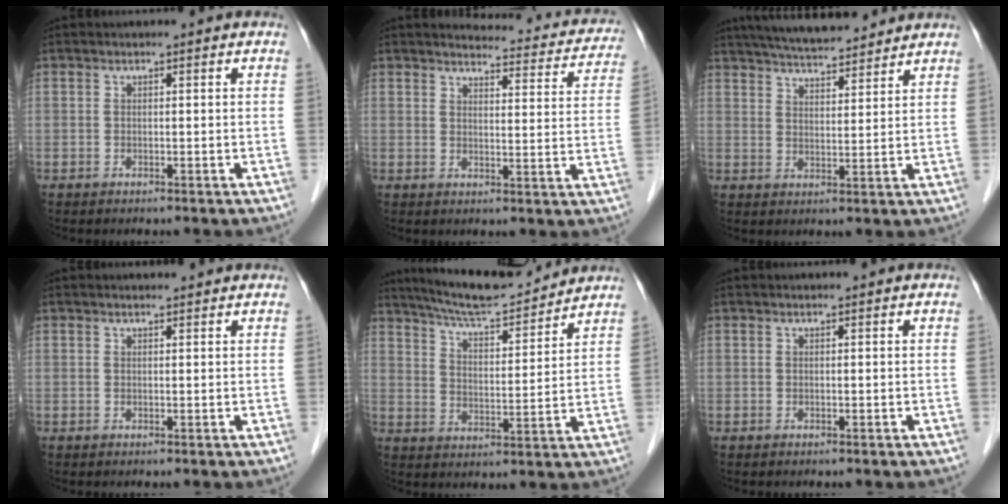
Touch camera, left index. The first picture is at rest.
{"total": 14.5, "force": [13.8, 3.1, 3.2], "torque": [-0.012, -0.035, 0.133]}
{"total": 12.4, "force": [11.2, 2.0, 4.9], "torque": [-0.085, 0.020, 0.174]}
{"total": 1.7, "force": [1.6, 0.2, 0.4], "torque": [-0.010, 0.007, 0.023]}
{"total": 12.5, "force": [11.8, 0.9, 4.0], "torque": [-0.073, 0.008, 0.190]}
{"total": 0.0}